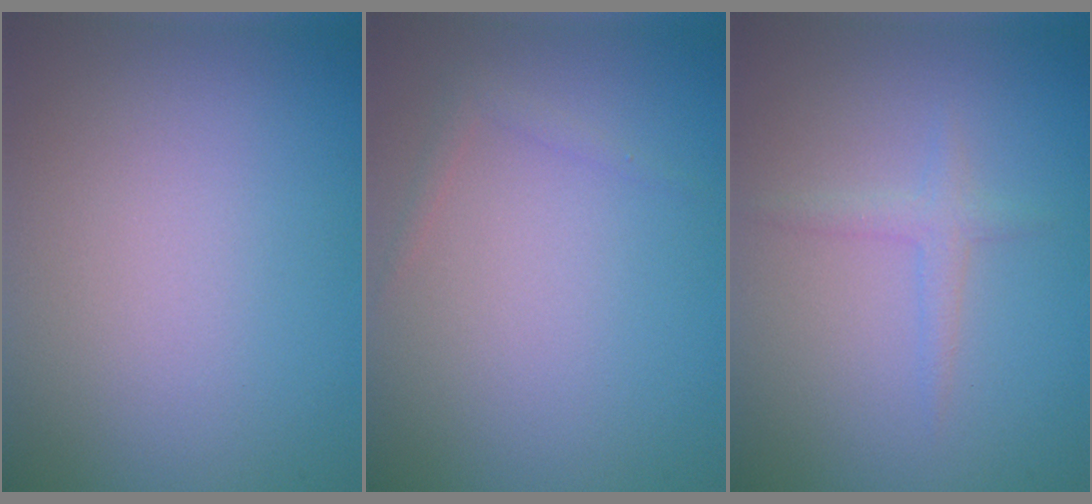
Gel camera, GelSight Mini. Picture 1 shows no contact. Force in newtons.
{"total": 0.7, "press": 0.7, "slide": 0.1}
{"total": 1.3, "press": 1.3, "slide": 0.1}